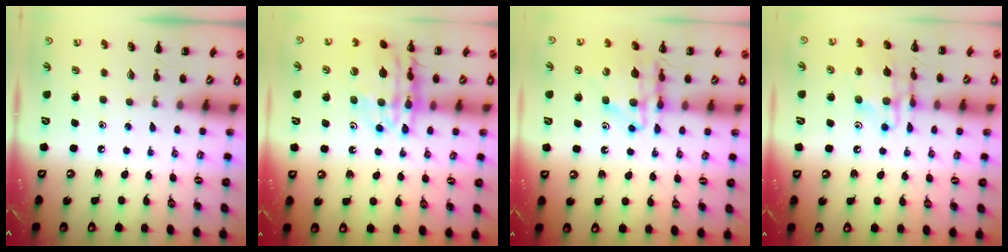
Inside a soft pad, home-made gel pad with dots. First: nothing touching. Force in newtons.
{"total": 17.7, "press": 17.5, "slide": 2.1}
{"total": 12.0, "press": 11.5, "slide": 3.4}
{"total": 13.9, "press": 13.7, "slide": 2.5}